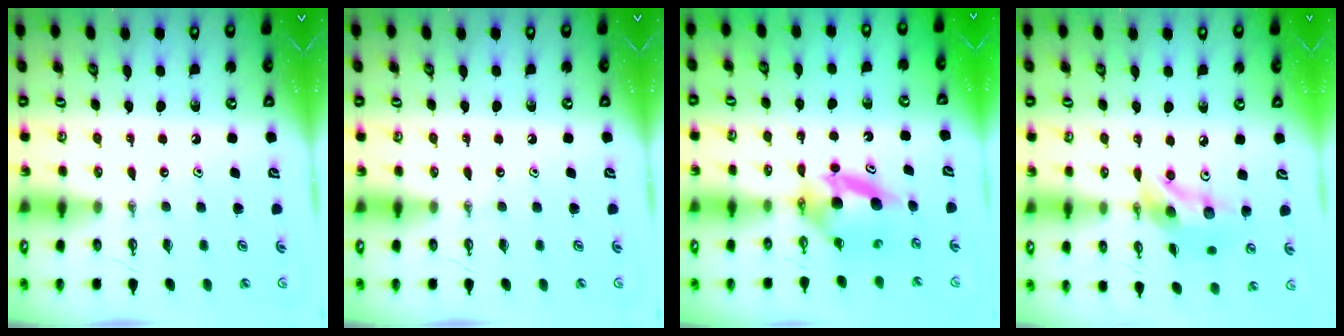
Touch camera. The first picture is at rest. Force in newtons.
{"total": 0.0}
{"total": 6.4, "press": 5.4, "slide": 3.6}
{"total": 12.9, "press": 12.8, "slide": 1.0}